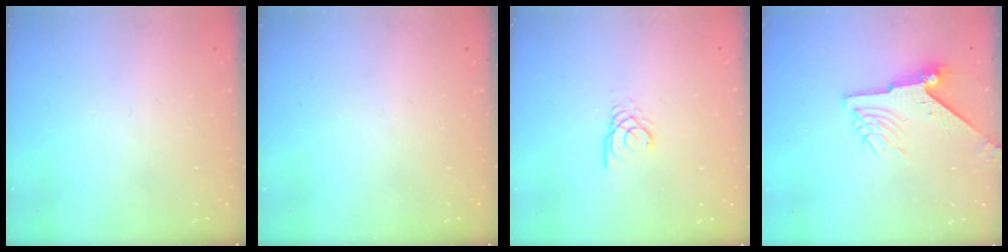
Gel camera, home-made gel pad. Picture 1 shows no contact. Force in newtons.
{"total": 0.0}
{"total": 2.7, "press": 2.7, "slide": 0.1}
{"total": 7.9, "press": 7.9, "slide": 0.8}